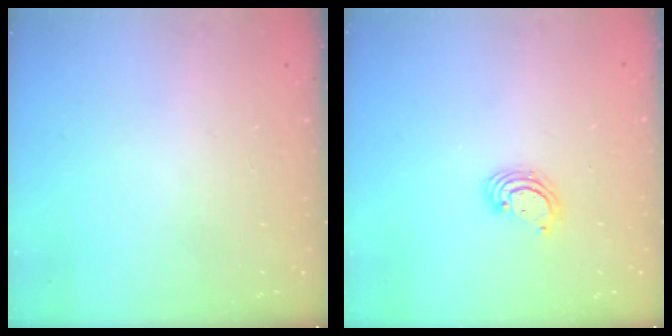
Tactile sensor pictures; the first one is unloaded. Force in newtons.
{"total": 4.0, "press": 3.9, "slide": 0.2}